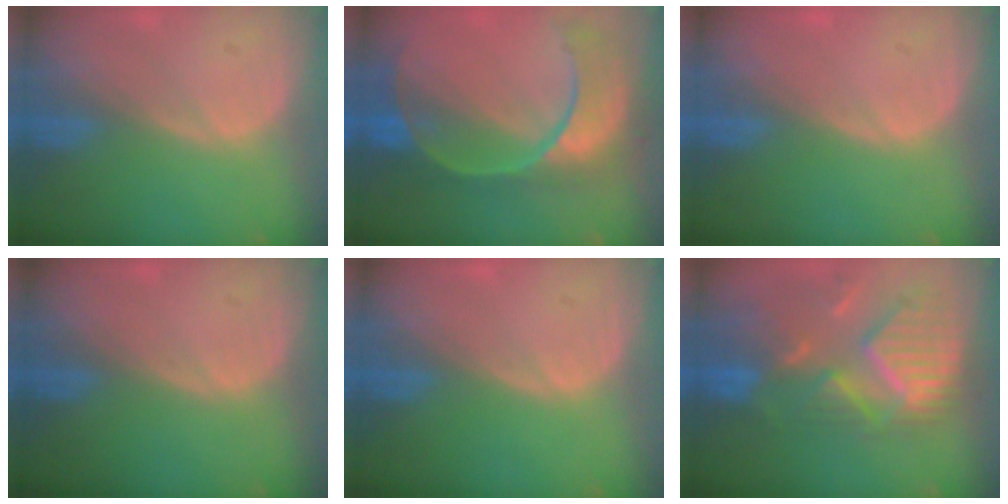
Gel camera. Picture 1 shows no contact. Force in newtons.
{"total": 11.2, "press": 9.3, "slide": 6.1}
{"total": 0.0}
{"total": 0.0}
{"total": 0.0}
{"total": 11.8, "press": 10.3, "slide": 5.8}